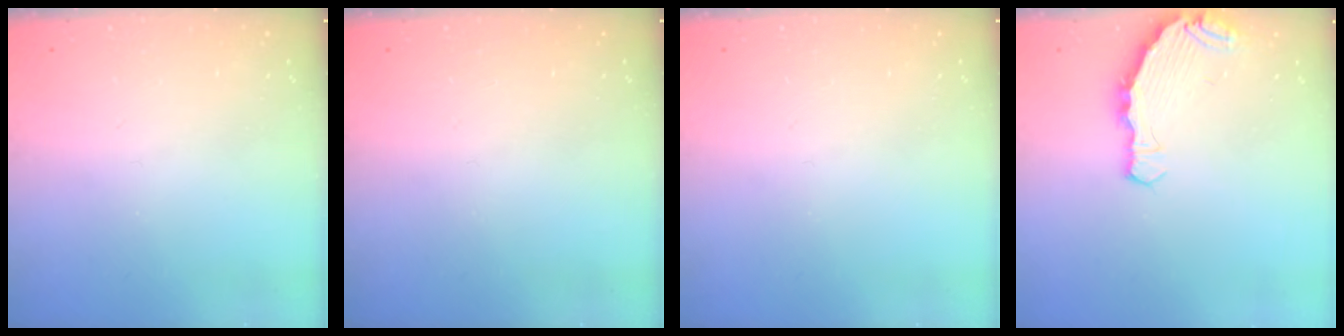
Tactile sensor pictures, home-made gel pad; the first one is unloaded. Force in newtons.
{"total": 0.0}
{"total": 0.0}
{"total": 5.1, "press": 4.9, "slide": 1.3}